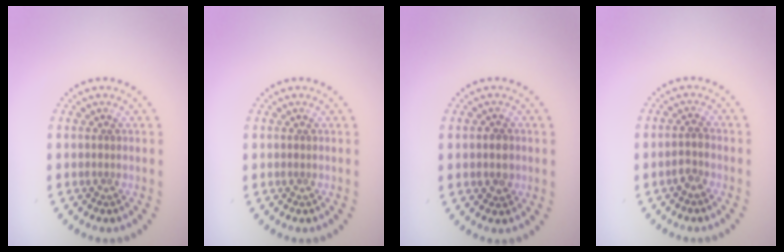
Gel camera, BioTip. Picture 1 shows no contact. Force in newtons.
{"total": 0.0}
{"total": 1.9, "press": 1.9, "slide": 0.4}
{"total": 1.4, "press": 1.3, "slide": 0.5}